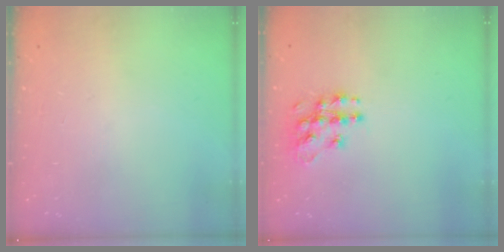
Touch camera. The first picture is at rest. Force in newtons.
{"total": 10.4, "press": 10.4, "slide": 0.4}